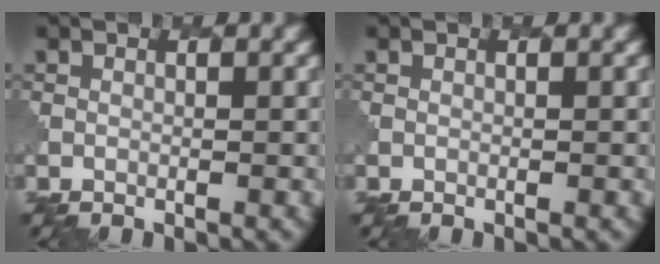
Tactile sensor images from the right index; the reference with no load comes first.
{"total": 0.0}